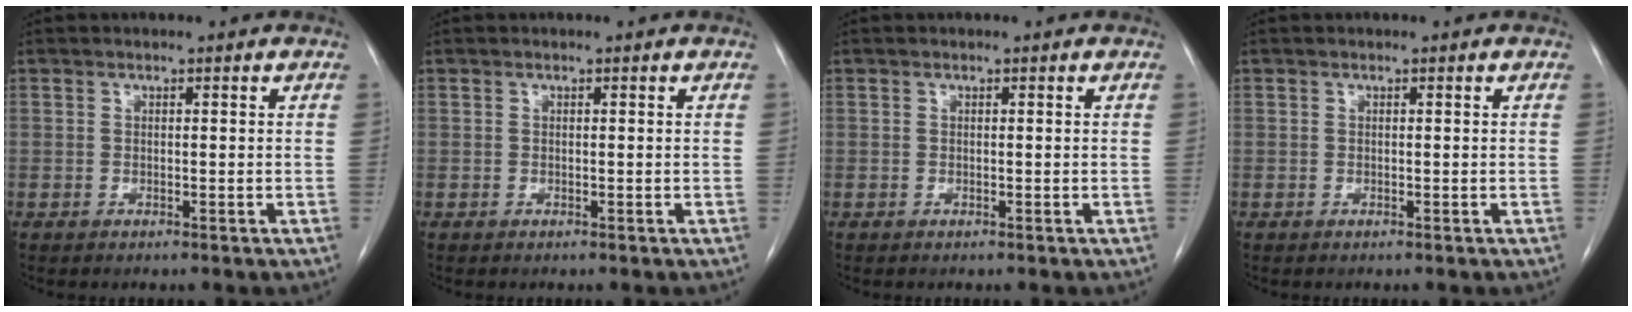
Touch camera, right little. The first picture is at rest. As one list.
[{"total": 0.0}, {"total": 0.0}, {"total": 0.0}]